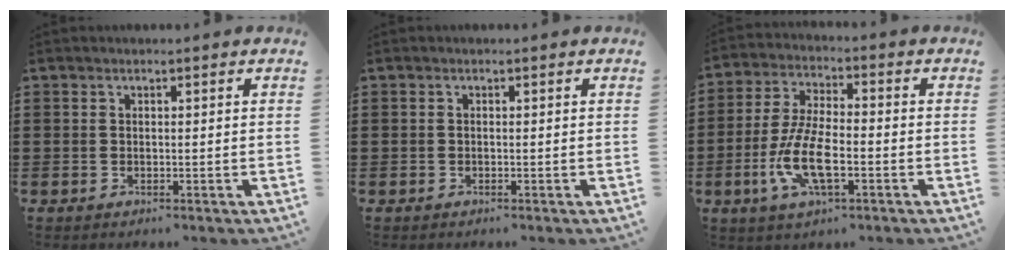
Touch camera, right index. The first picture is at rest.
{"total": 0.0}
{"total": 10.8, "force": [-3.5, 3.8, 9.4], "torque": [-0.222, -0.015, -0.071]}